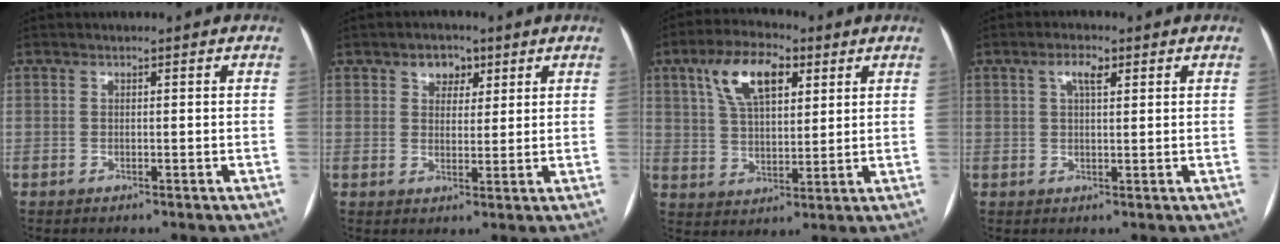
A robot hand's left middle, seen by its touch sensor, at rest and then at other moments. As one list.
[{"total": 3.9, "force": [2.1, 2.8, 1.7], "torque": [-0.021, 0.008, 0.033]}, {"total": 10.7, "force": [5.0, 4.8, 8.3], "torque": [-0.159, 0.024, 0.094]}, {"total": 3.1, "force": [1.4, 1.1, 2.5], "torque": [-0.050, 0.007, 0.025]}]